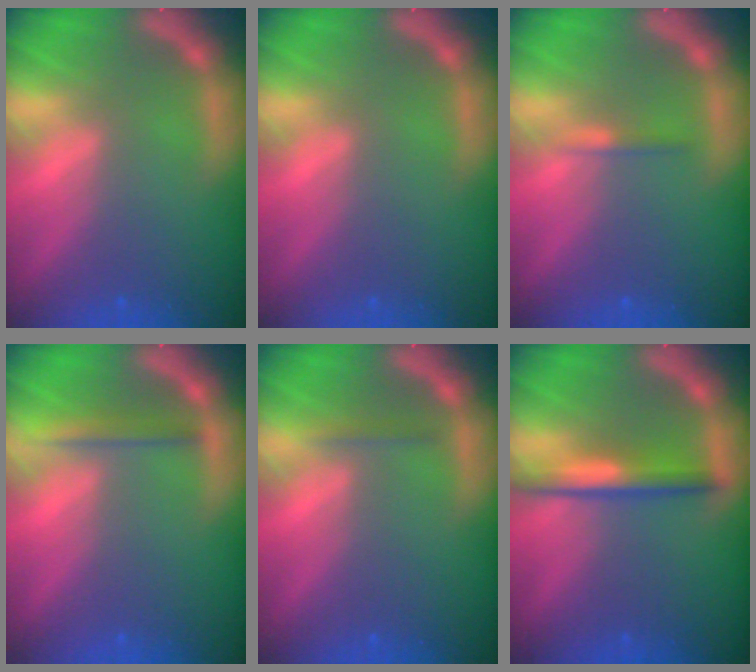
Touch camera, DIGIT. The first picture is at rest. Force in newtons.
{"total": 0.0}
{"total": 0.9}
{"total": 2.0}
{"total": 0.9}
{"total": 3.5}